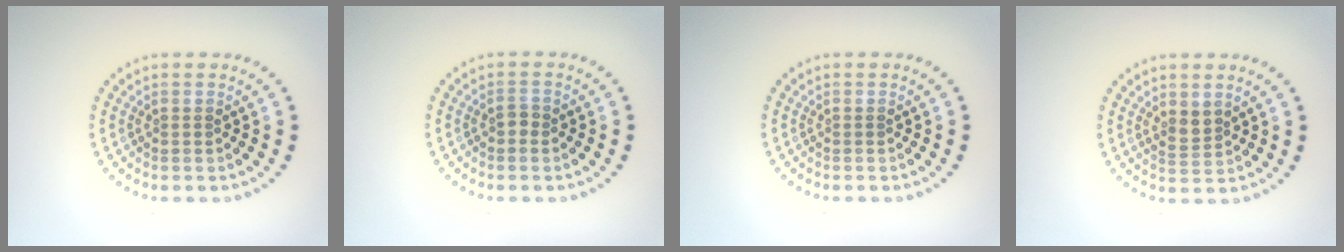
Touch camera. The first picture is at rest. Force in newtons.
{"total": 0.8, "press": 0.7, "slide": 0.2}
{"total": 0.0}
{"total": 1.7, "press": 1.4, "slide": 1.0}